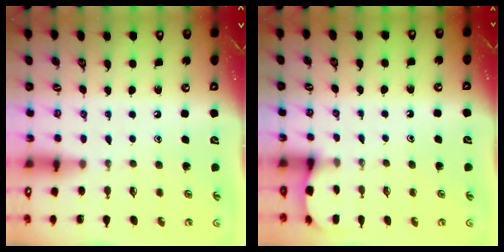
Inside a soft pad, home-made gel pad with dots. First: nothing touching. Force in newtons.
{"total": 1.8, "press": 1.7, "slide": 0.2}